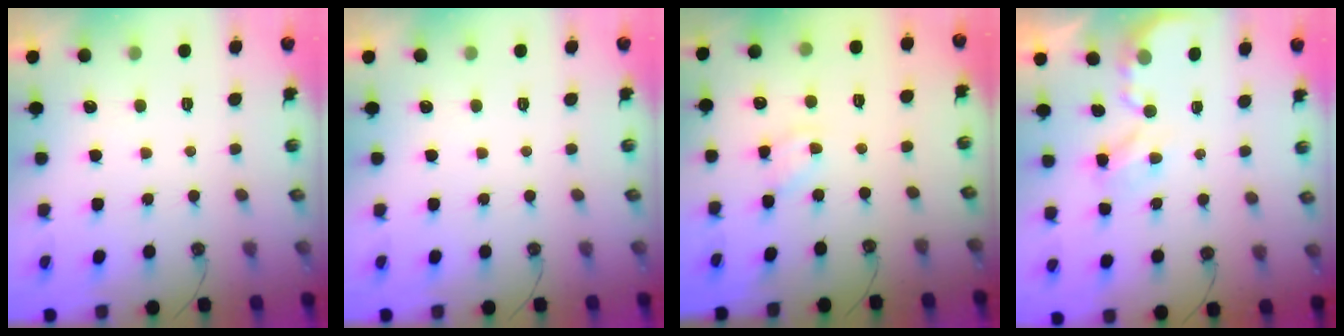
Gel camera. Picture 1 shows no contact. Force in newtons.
{"total": 0.0}
{"total": 2.9, "press": 2.9, "slide": 0.3}
{"total": 2.8, "press": 2.8, "slide": 0.4}